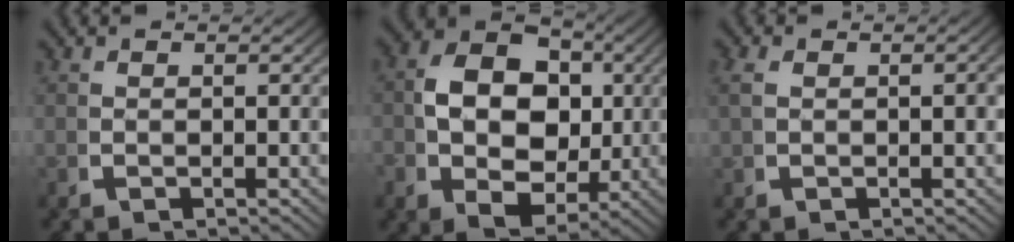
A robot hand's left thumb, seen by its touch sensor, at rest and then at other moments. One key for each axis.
{"total": 10.8, "fx": 0.2, "fy": 7.8, "fz": 7.4, "tx": -0.140, "ty": -0.031, "tz": 0.011}
{"total": 1.4, "fx": 0.4, "fy": 0.6, "fz": 1.2, "tx": -0.027, "ty": 0.000, "tz": 0.010}